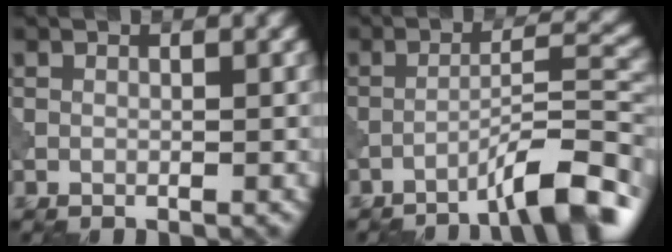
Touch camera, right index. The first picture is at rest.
{"total": 7.1, "force": [-4.8, 1.0, 5.0], "torque": [-0.070, 0.017, -0.079]}